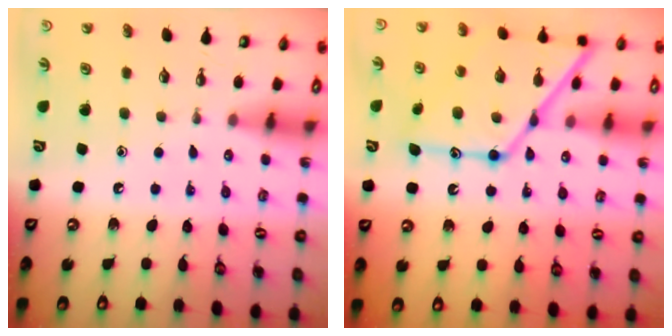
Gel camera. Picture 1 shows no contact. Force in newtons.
{"total": 18.7, "press": 18.6, "slide": 1.6}